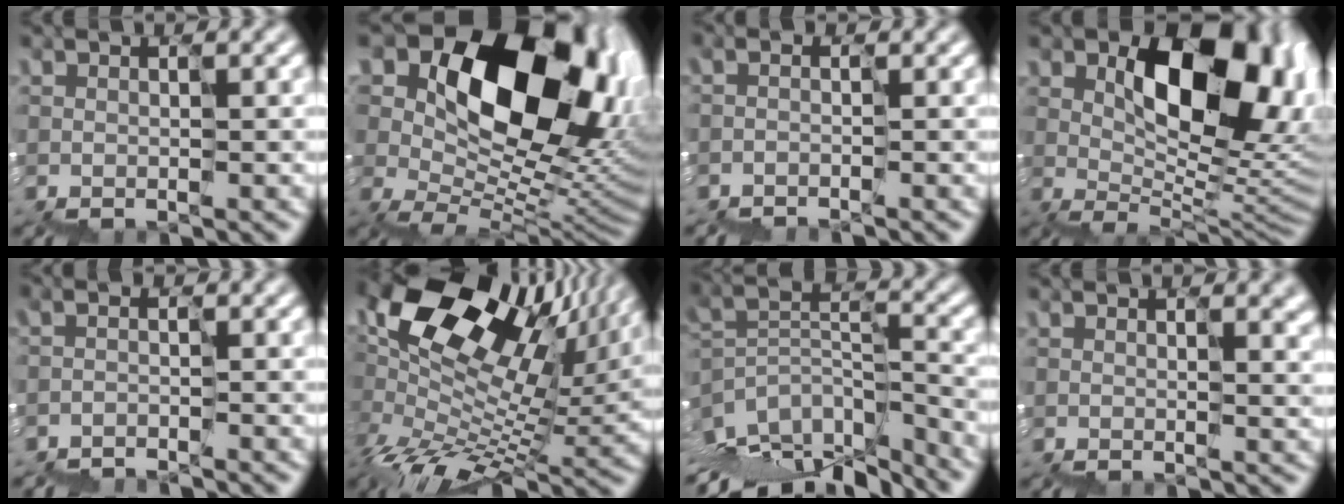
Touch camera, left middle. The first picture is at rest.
{"total": 16.1, "force": [5.6, 10.7, 10.6], "torque": [-0.170, 0.014, 0.109]}
{"total": 1.1, "force": [-1.1, -0.2, -0.2], "torque": [-0.002, -0.002, -0.025]}
{"total": 11.1, "force": [2.9, 6.5, 8.5], "torque": [-0.105, -0.001, 0.058]}
{"total": 1.8, "force": [-1.6, -0.4, -0.7], "torque": [0.003, -0.003, -0.035]}
{"total": 12.8, "force": [4.5, 8.5, 8.5], "torque": [-0.171, 0.014, 0.089]}
{"total": 9.3, "force": [-8.0, 3.3, 3.4], "torque": [-0.079, 0.028, -0.135]}
{"total": 4.7, "force": [1.0, 2.6, 3.7], "torque": [-0.034, 0.017, 0.012]}